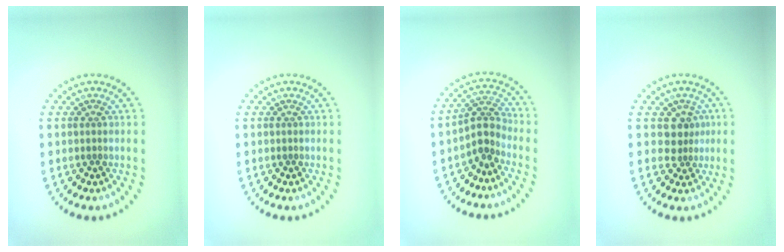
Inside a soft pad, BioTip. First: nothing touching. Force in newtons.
{"total": 0.0}
{"total": 2.6, "press": 1.9, "slide": 1.9}
{"total": 2.2, "press": 1.7, "slide": 1.4}